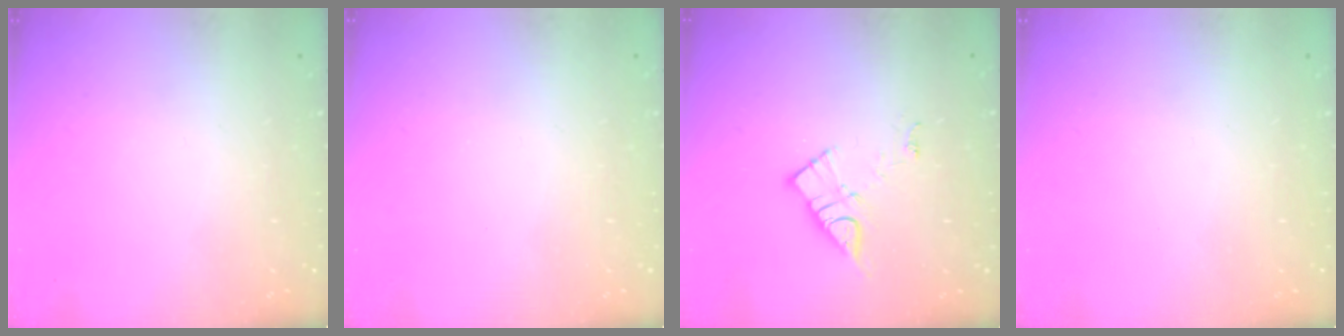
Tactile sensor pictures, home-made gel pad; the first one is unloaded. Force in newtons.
{"total": 1.8, "press": 1.8, "slide": 0.4}
{"total": 9.4, "press": 9.4, "slide": 0.5}
{"total": 0.0}